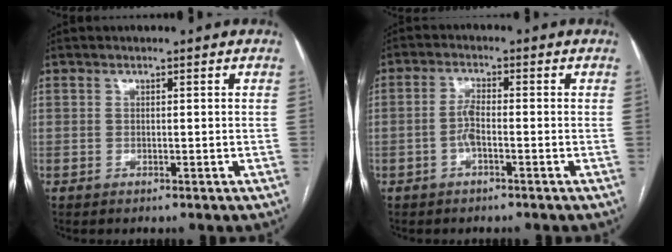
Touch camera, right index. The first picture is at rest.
{"total": 2.9, "force": [-1.0, 0.7, 2.6], "torque": [-0.055, 0.004, -0.021]}